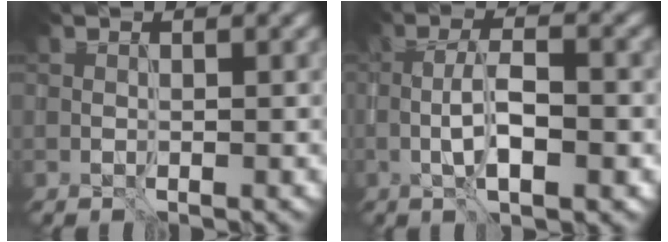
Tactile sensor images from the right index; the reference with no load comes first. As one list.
[{"total": 4.4, "force": [-0.8, 1.2, 4.2], "torque": [-0.078, 0.005, -0.017]}]